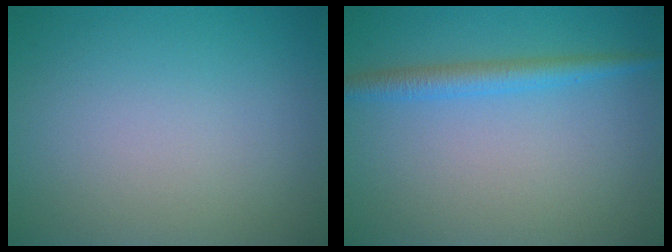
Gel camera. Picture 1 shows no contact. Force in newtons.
{"total": 2.4, "press": 2.4, "slide": 0.1}